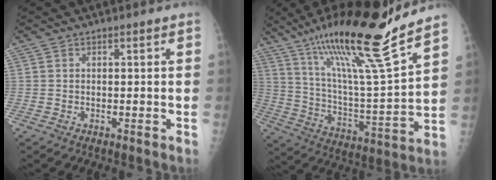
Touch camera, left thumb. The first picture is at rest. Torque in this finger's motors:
{"motor_torque": [1.03, -0.06, 1.65, -1.12, 0.48]}